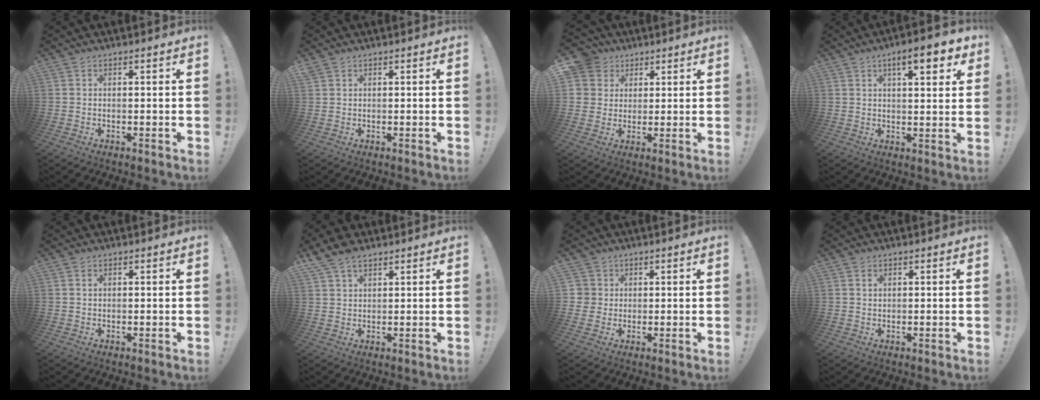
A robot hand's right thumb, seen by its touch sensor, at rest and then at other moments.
{"total": 1.1, "force": [1.0, 0.6, 0.2], "torque": [0.004, -0.003, 0.017]}
{"total": 7.9, "force": [3.0, 7.2, 1.6], "torque": [-0.034, -0.014, 0.062]}
{"total": 8.8, "force": [4.5, 2.3, 7.2], "torque": [-0.087, -0.021, 0.067]}
{"total": 0.7, "force": [0.4, 0.5, 0.4], "torque": [0.000, -0.001, 0.006]}
{"total": 6.1, "force": [4.4, 3.0, 3.0], "torque": [-0.049, -0.018, 0.085]}
{"total": 4.1, "force": [1.4, 3.8, 0.4], "torque": [-0.005, -0.004, 0.027]}
{"total": 1.0, "force": [0.6, 0.6, 0.5], "torque": [-0.004, -0.001, 0.009]}